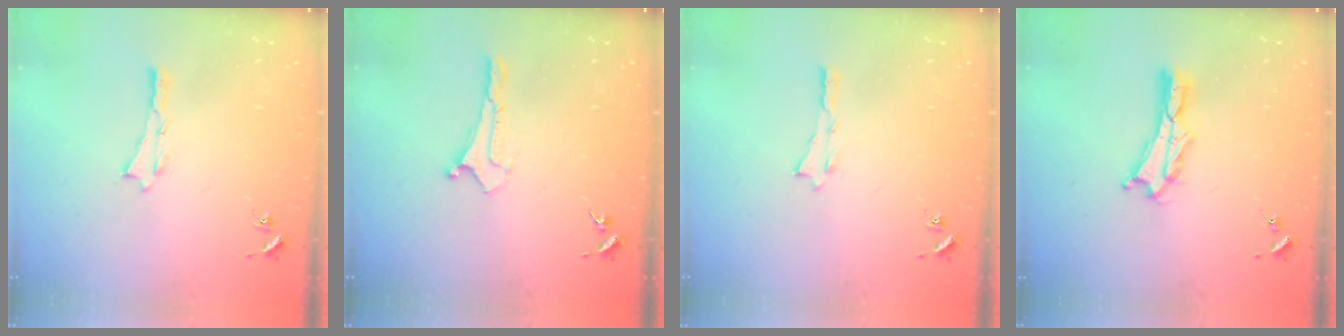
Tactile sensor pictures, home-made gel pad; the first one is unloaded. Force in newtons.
{"total": 0.0}
{"total": 0.0}
{"total": 2.0, "press": 2.0, "slide": 0.3}